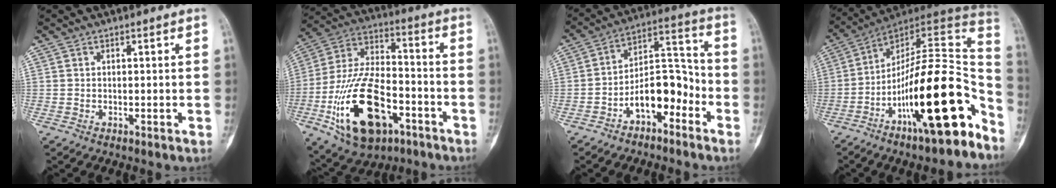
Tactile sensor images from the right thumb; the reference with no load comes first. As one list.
[{"total": 22.2, "force": [-8.7, 12.1, 16.5], "torque": [-0.298, 0.050, -0.141]}, {"total": 11.0, "force": [-5.1, 5.9, 7.7], "torque": [-0.104, 0.068, -0.089]}, {"total": 23.3, "force": [-11.1, 6.4, 19.4], "torque": [-0.266, 0.088, -0.177]}]